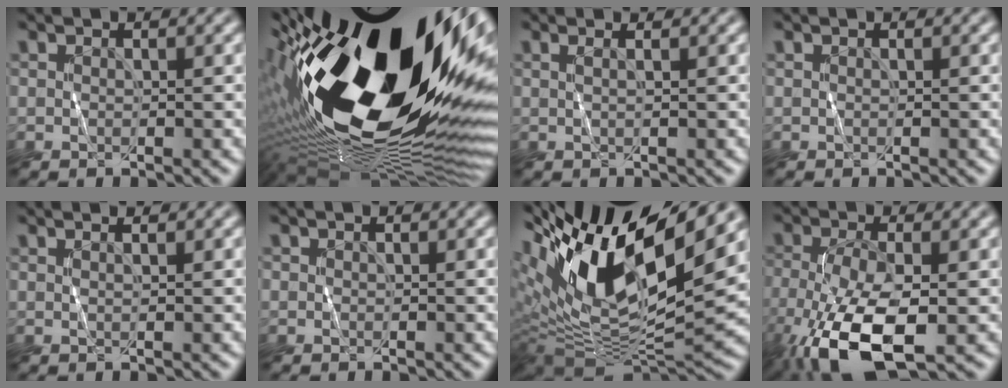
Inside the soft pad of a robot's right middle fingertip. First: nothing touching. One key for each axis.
{"total": 22.1, "fx": 2.7, "fy": 9.2, "fz": 19.9, "tx": -0.342, "ty": -0.028, "tz": 0.034}
{"total": 1.3, "fx": 0.8, "fy": 0.1, "fz": 1.1, "tx": -0.010, "ty": 0.001, "tz": -0.003}
{"total": 0.0}
{"total": 0.6, "fx": 0.4, "fy": -0.4, "fz": 0.3, "tx": -0.008, "ty": 0.000, "tz": 0.006}
{"total": 0.0}
{"total": 15.5, "fx": 6.3, "fy": 5.5, "fz": 13.1, "tx": -0.248, "ty": 0.012, "tz": 0.109}
{"total": 8.8, "fx": -4.0, "fy": 3.2, "fz": 7.2, "tx": -0.159, "ty": -0.014, "tz": -0.074}